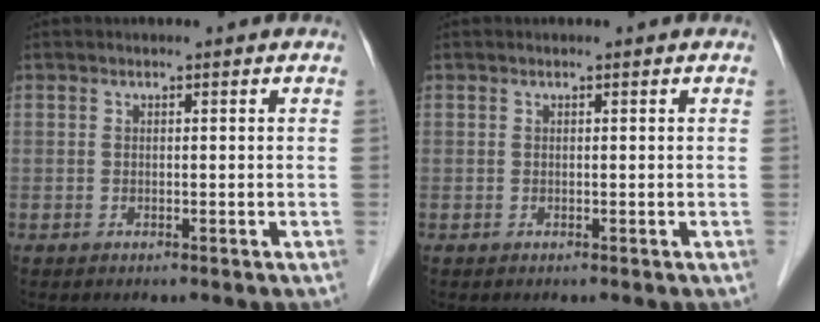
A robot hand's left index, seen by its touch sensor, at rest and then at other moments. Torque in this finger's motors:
{"motor_torque": [0.02, 0.00, 0.00, 0.00]}